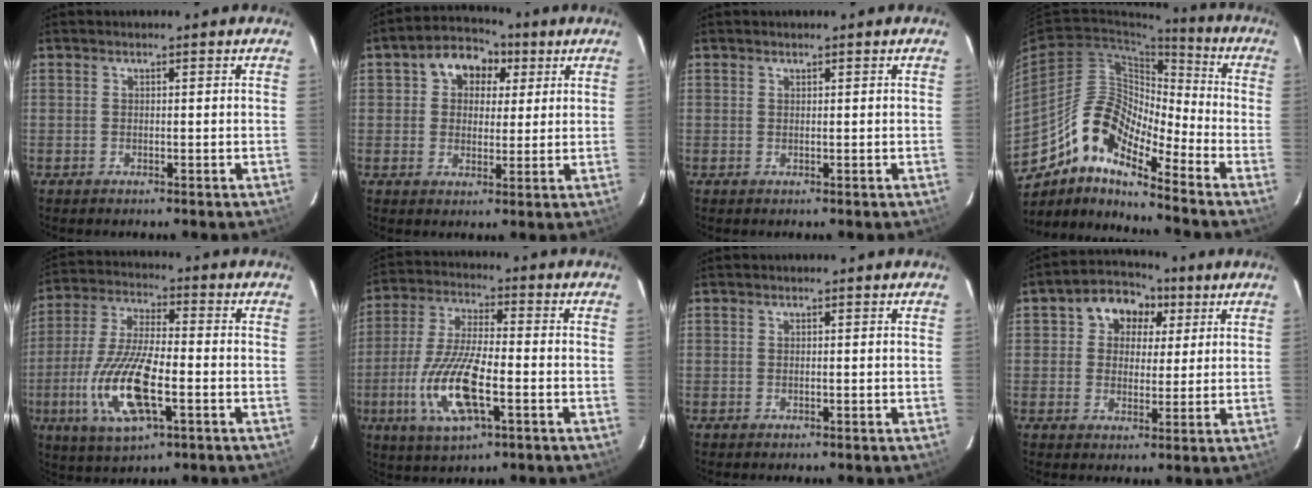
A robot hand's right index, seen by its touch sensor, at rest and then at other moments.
{"total": 8.6, "force": [3.1, 6.9, 4.3], "torque": [-0.076, 0.029, 0.045]}
{"total": 0.0}
{"total": 13.6, "force": [-9.3, 4.2, 8.9], "torque": [-0.150, 0.010, -0.191]}
{"total": 15.7, "force": [-4.9, 5.3, 13.9], "torque": [-0.298, -0.013, -0.092]}
{"total": 14.3, "force": [-4.6, 4.6, 12.7], "torque": [-0.272, -0.012, -0.088]}
{"total": 0.0}
{"total": 8.6, "force": [3.0, 7.2, 3.5], "torque": [-0.062, 0.027, 0.044]}